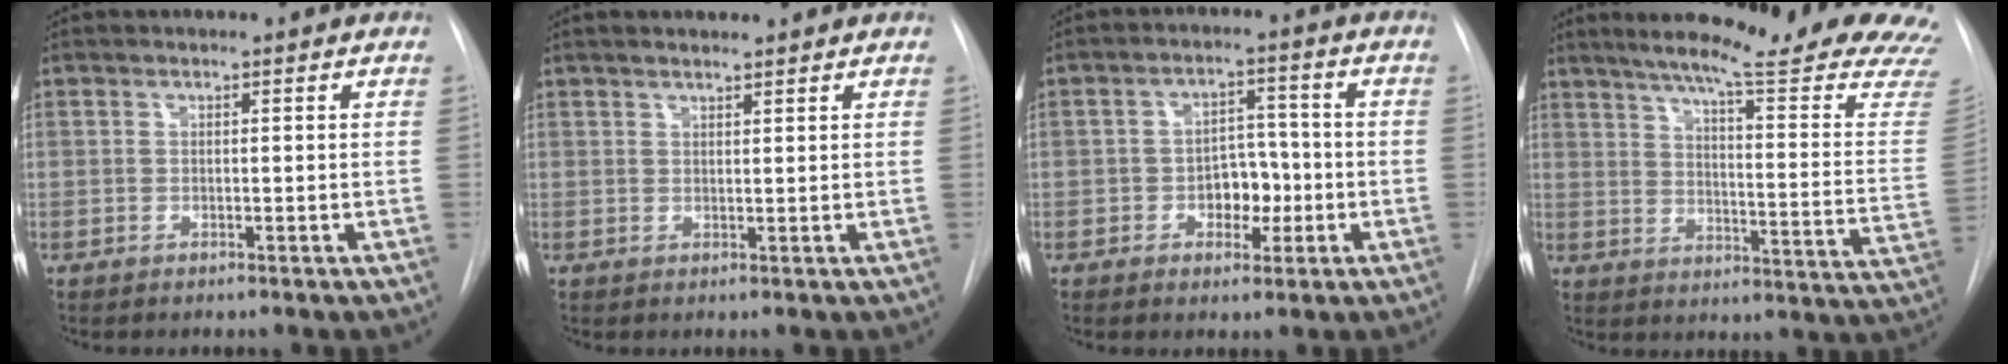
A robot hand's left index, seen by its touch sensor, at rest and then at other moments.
{"total": 3.6, "force": [3.1, 0.4, 1.9], "torque": [-0.027, 0.019, 0.048]}
{"total": 4.8, "force": [-1.5, 3.1, 3.3], "torque": [-0.046, 0.013, -0.023]}
{"total": 29.2, "force": [25.0, 1.4, 14.9], "torque": [-0.185, -0.100, 0.300]}